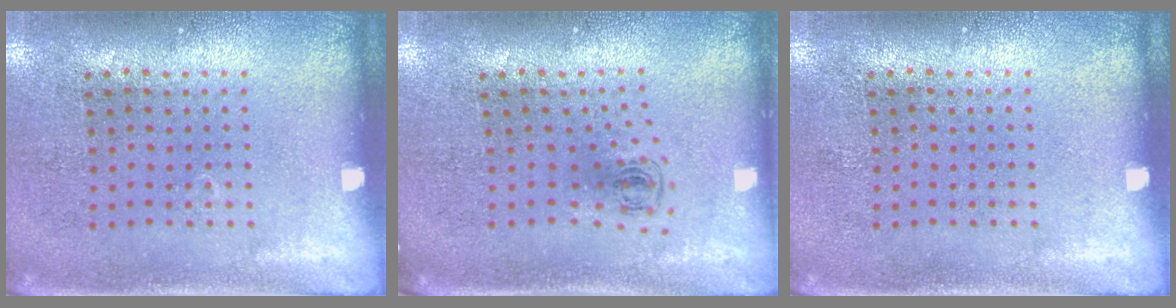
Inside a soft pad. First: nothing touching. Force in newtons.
{"total": 0.5, "press": 0.4, "slide": 0.4}
{"total": 0.0}